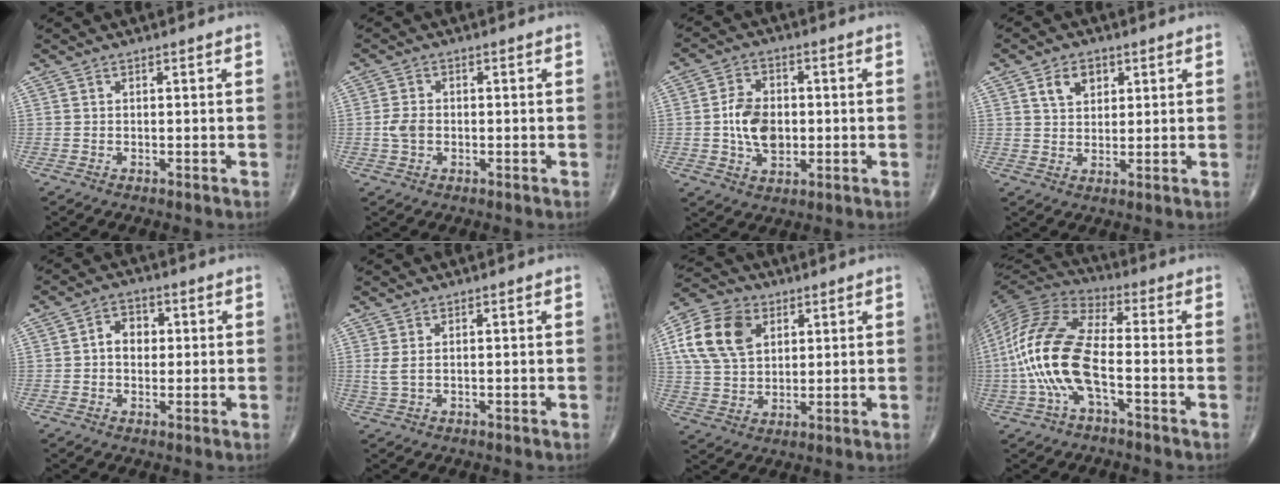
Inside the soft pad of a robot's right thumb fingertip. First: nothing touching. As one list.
[{"total": 3.3, "force": [-0.5, 2.3, 2.3], "torque": [-0.046, 0.005, -0.012]}, {"total": 9.3, "force": [-0.4, 6.4, 6.7], "torque": [-0.102, 0.007, -0.008]}, {"total": 5.5, "force": [2.5, 3.9, 3.1], "torque": [-0.032, -0.009, 0.042]}, {"total": 5.3, "force": [0.5, 4.1, 3.4], "torque": [-0.035, 0.013, 0.002]}, {"total": 2.1, "force": [0.5, 0.7, 2.0], "torque": [-0.055, 0.008, 0.018]}, {"total": 13.5, "force": [4.5, 9.4, 8.6], "torque": [-0.154, 0.000, 0.083]}, {"total": 17.3, "force": [-3.7, 7.2, 15.3], "torque": [-0.336, 0.033, -0.074]}]